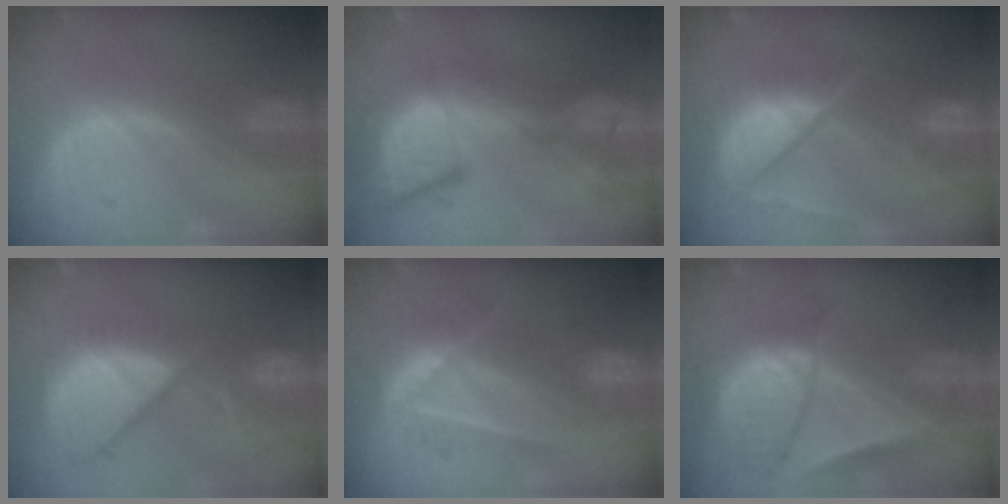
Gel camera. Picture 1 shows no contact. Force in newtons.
{"total": 13.6, "press": 11.1, "slide": 7.8}
{"total": 10.7, "press": 8.9, "slide": 5.9}
{"total": 12.3, "press": 10.6, "slide": 6.3}
{"total": 7.2, "press": 6.7, "slide": 2.8}
{"total": 9.5, "press": 8.2, "slide": 4.8}